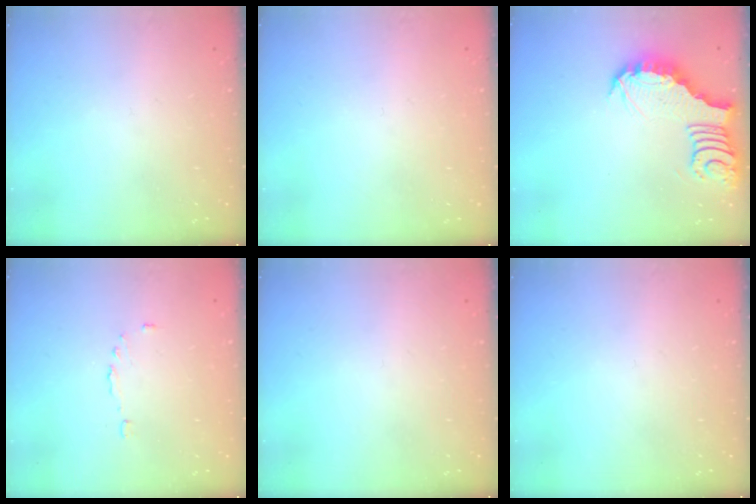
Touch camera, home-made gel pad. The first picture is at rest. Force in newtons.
{"total": 0.0}
{"total": 4.2, "press": 4.2, "slide": 0.5}
{"total": 2.9, "press": 2.9, "slide": 0.5}
{"total": 0.0}
{"total": 0.0}